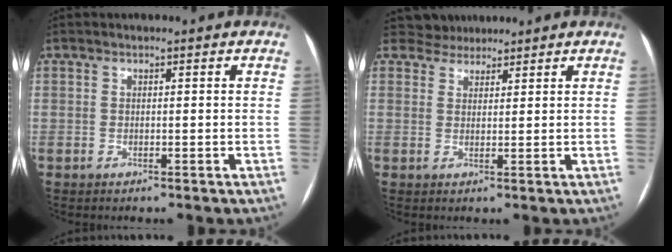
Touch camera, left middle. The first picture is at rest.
{"total": 2.8, "force": [2.5, 1.2, -0.4], "torque": [0.006, 0.013, 0.040]}